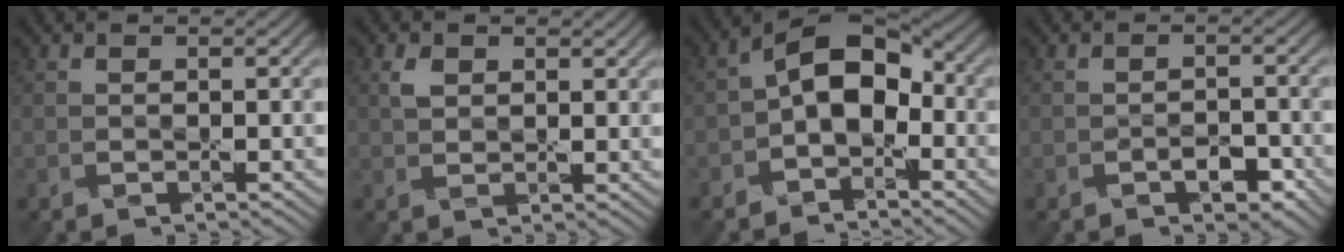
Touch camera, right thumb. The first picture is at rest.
{"total": 2.5, "force": [1.2, 1.7, 1.5], "torque": [-0.036, 0.001, 0.024]}
{"total": 8.0, "force": [-1.5, 5.0, 6.1], "torque": [-0.102, 0.012, -0.041]}
{"total": 2.6, "force": [-1.3, 1.4, 1.8], "torque": [-0.029, 0.000, -0.019]}